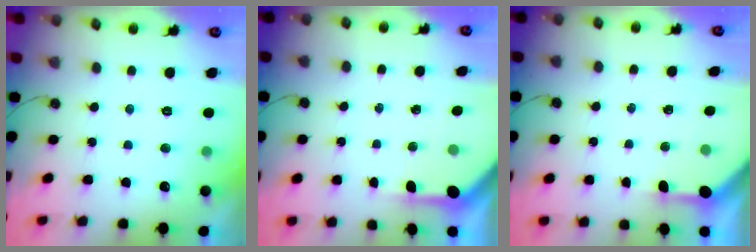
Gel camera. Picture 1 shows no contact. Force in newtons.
{"total": 3.9, "press": 3.9, "slide": 0.3}
{"total": 3.0, "press": 3.0, "slide": 0.2}